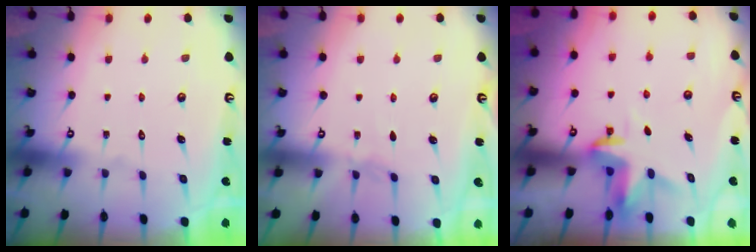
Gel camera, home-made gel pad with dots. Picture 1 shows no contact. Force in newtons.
{"total": 2.9, "press": 2.9, "slide": 0.5}
{"total": 3.4, "press": 3.4, "slide": 0.2}